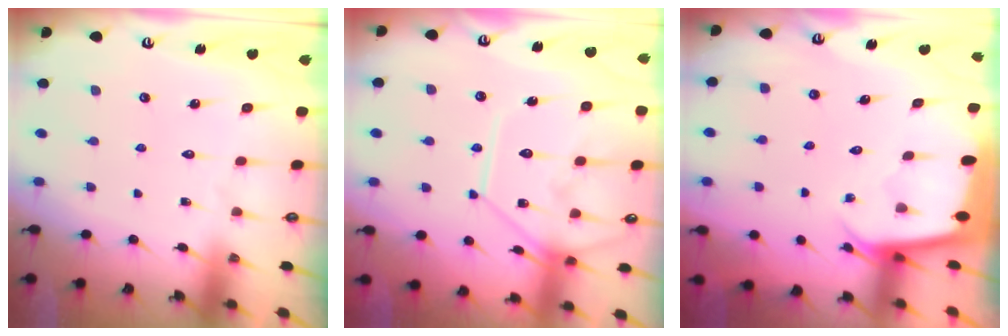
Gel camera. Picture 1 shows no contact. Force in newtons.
{"total": 14.6, "press": 14.6, "slide": 1.3}
{"total": 2.2, "press": 2.2, "slide": 0.1}